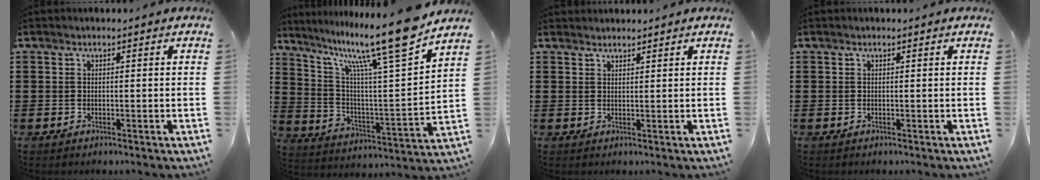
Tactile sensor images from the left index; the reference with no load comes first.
{"total": 16.1, "force": [12.5, 1.2, 10.1], "torque": [-0.199, -0.072, 0.201]}
{"total": 1.4, "force": [1.4, 0.2, 0.0], "torque": [-0.003, 0.000, 0.029]}
{"total": 0.0}